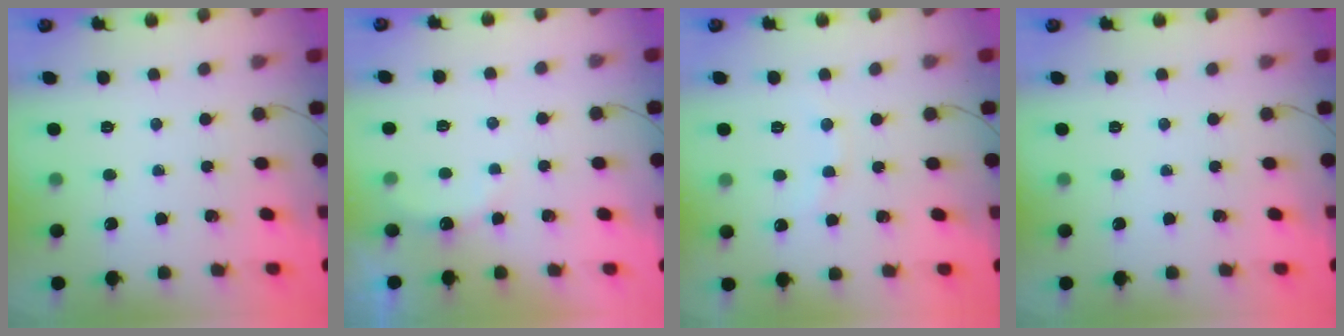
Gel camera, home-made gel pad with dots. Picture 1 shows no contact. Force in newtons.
{"total": 7.2, "press": 7.1, "slide": 1.1}
{"total": 5.7, "press": 5.4, "slide": 1.6}
{"total": 0.0}